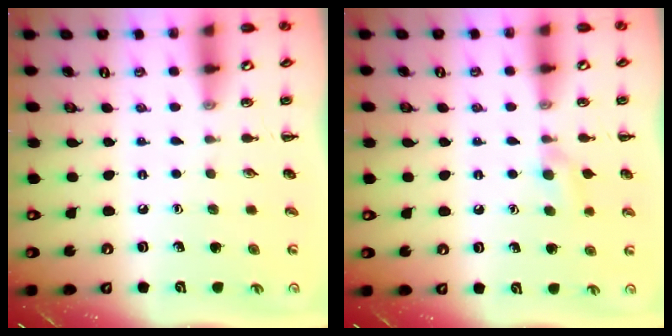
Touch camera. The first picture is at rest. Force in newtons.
{"total": 5.6, "press": 5.3, "slide": 1.8}